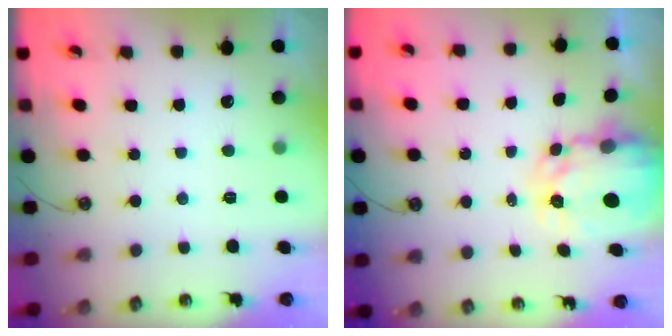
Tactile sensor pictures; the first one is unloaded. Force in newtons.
{"total": 5.5, "press": 5.5, "slide": 0.3}